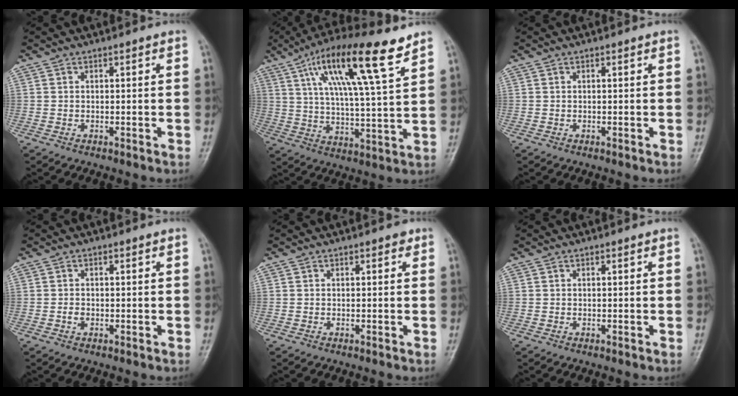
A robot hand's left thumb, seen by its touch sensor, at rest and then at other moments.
{"total": 17.9, "force": [9.8, 2.9, 14.6], "torque": [-0.245, -0.023, 0.169]}
{"total": 0.0}
{"total": 1.1, "force": [-0.3, 0.9, 0.6], "torque": [-0.008, 0.002, -0.006]}
{"total": 0.6, "force": [0.3, 0.4, 0.4], "torque": [0.002, 0.000, -0.001]}
{"total": 0.0}